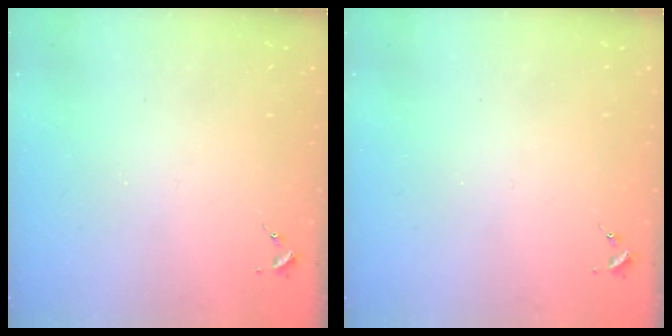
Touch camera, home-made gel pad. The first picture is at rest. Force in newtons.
{"total": 0.0}